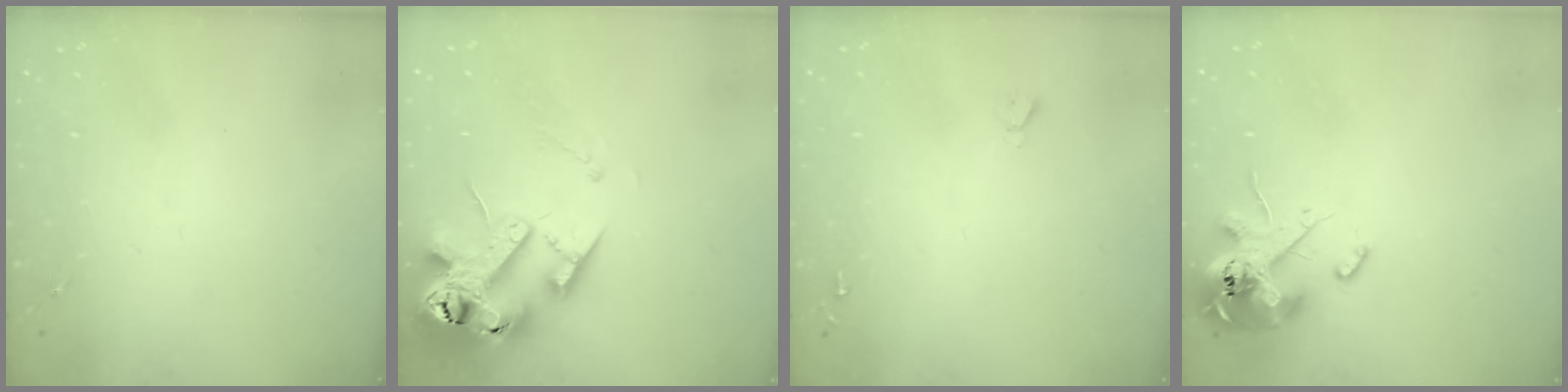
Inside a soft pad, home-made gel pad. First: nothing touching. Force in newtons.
{"total": 18.8, "press": 18.6, "slide": 2.9}
{"total": 1.9, "press": 1.9, "slide": 0.2}
{"total": 13.8, "press": 13.6, "slide": 2.2}